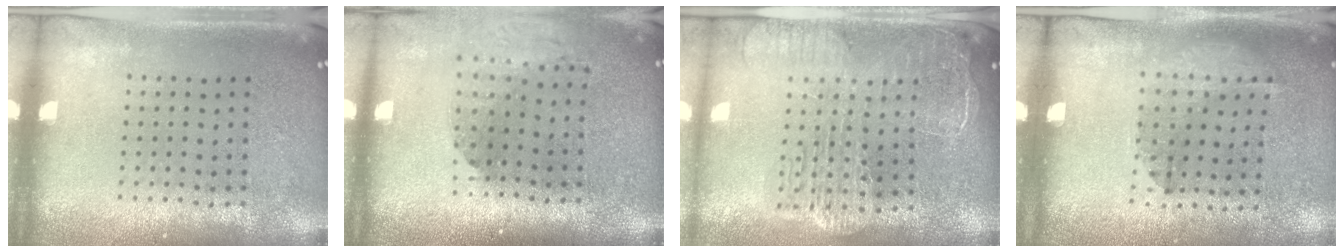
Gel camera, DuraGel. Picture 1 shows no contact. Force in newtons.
{"total": 1.5, "press": 1.4, "slide": 0.6}
{"total": 2.5, "press": 2.2, "slide": 1.3}
{"total": 1.3, "press": 0.9, "slide": 1.0}